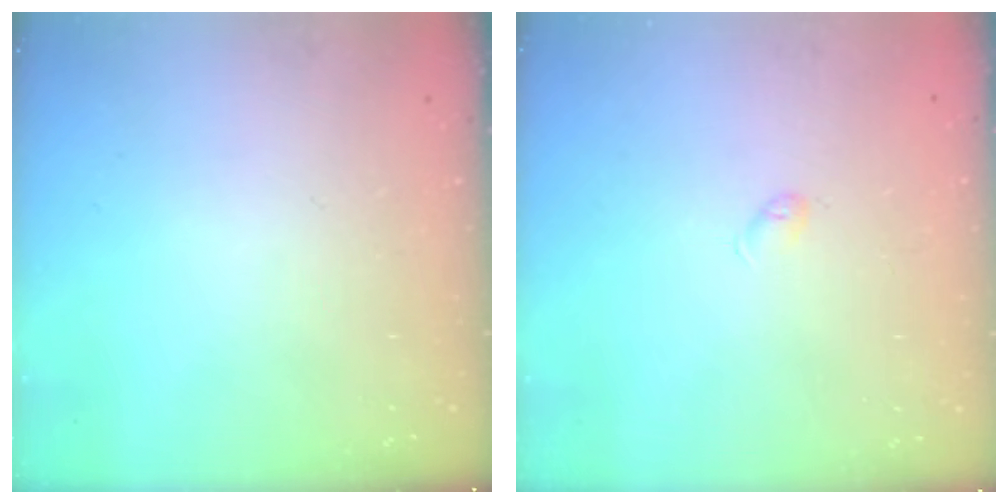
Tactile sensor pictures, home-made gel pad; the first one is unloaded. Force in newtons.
{"total": 3.3, "press": 3.2, "slide": 0.6}